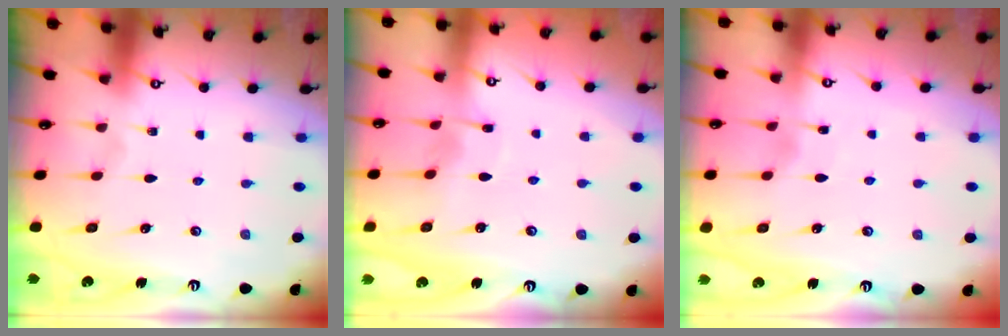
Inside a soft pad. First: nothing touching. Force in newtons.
{"total": 2.8, "press": 2.8, "slide": 0.3}
{"total": 2.1, "press": 2.1, "slide": 0.4}